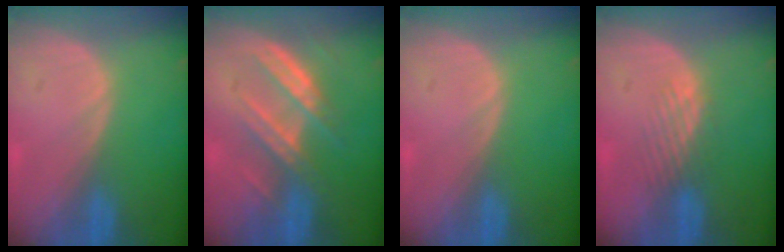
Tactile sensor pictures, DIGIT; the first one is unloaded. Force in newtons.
{"total": 6.6, "press": 6.5, "slide": 0.9}
{"total": 0.0}
{"total": 3.1, "press": 2.5, "slide": 1.8}